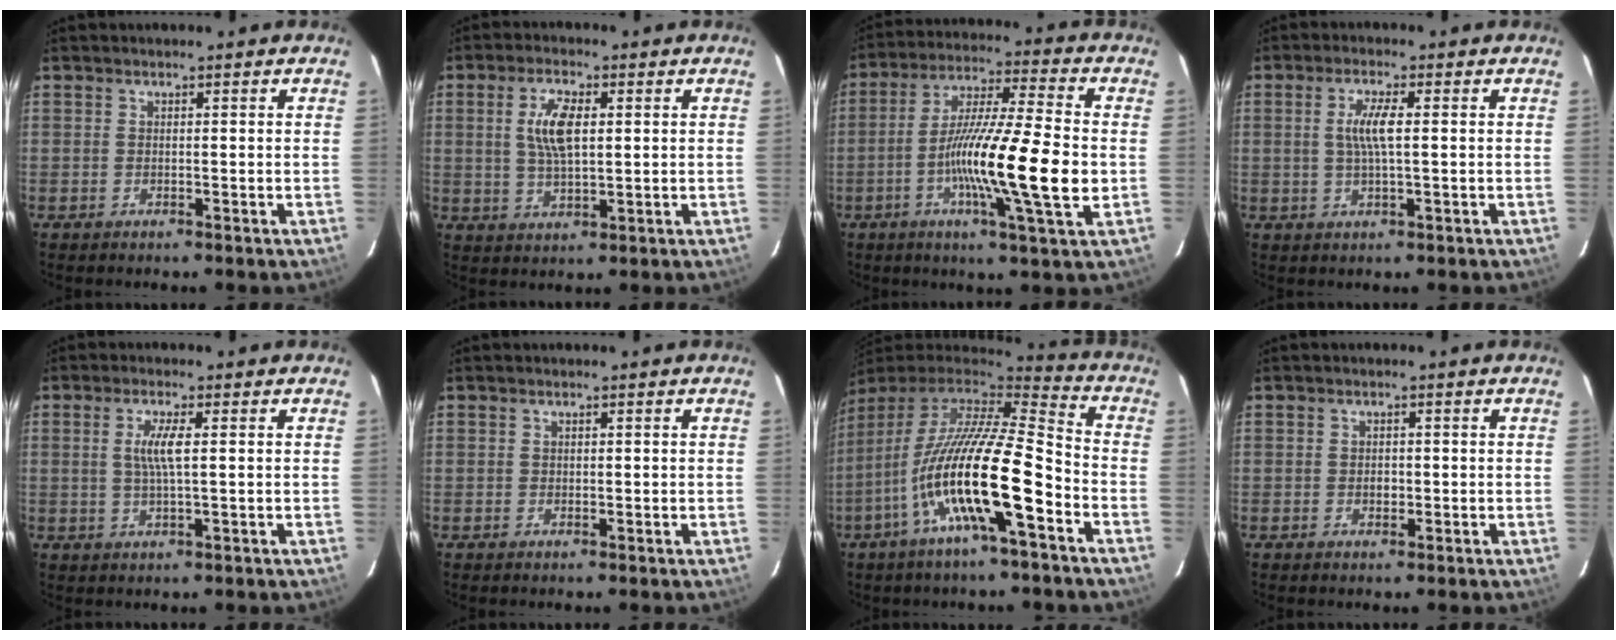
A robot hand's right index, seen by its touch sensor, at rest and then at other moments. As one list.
[{"total": 7.2, "force": [1.5, 2.8, 6.5], "torque": [-0.125, 0.005, 0.031]}, {"total": 16.9, "force": [-3.3, 0.5, 16.5], "torque": [-0.292, -0.005, -0.067]}, {"total": 4.7, "force": [0.5, 0.6, 4.6], "torque": [-0.089, 0.001, 0.010]}, {"total": 4.3, "force": [0.7, 0.3, 4.2], "torque": [-0.083, -0.001, 0.013]}, {"total": 0.0}, {"total": 20.2, "force": [-8.1, 3.1, 18.3], "torque": [-0.322, -0.036, -0.156]}, {"total": 1.3, "force": [-0.3, 1.1, 0.7], "torque": [-0.012, 0.003, -0.004]}]